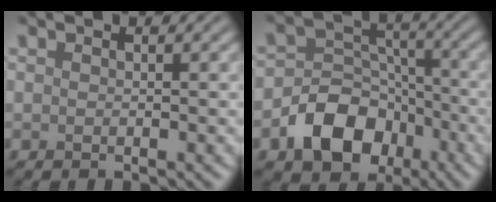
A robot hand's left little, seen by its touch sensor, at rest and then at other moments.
{"total": 7.5, "force": [-3.9, 5.4, 3.7], "torque": [-0.053, -0.005, -0.073]}